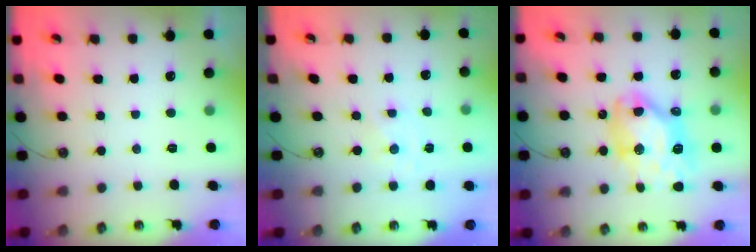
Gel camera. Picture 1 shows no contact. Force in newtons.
{"total": 0.0}
{"total": 15.2, "press": 15.1, "slide": 1.4}